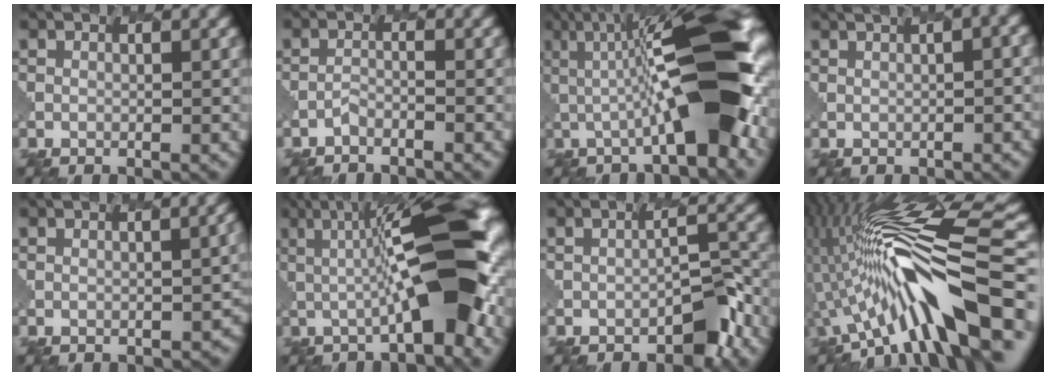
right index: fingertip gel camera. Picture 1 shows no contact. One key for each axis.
{"total": 2.9, "fx": -1.9, "fy": -0.7, "fz": -2.0, "tx": -0.008, "ty": 0.000, "tz": -0.047}
{"total": 9.4, "fx": 0.1, "fy": 1.5, "fz": 9.3, "tx": -0.143, "ty": 0.024, "tz": -0.021}
{"total": 15.1, "fx": 4.5, "fy": 7.4, "fz": 12.4, "tx": -0.110, "ty": 0.069, "tz": 0.044}
{"total": 4.0, "fx": -0.7, "fy": 1.8, "fz": 3.5, "tx": -0.028, "ty": -0.006, "tz": -0.005}
{"total": 8.8, "fx": 0.7, "fy": 1.5, "fz": 8.7, "tx": -0.130, "ty": 0.020, "tz": -0.011}
{"total": 3.6, "fx": -3.4, "fy": 0.9, "fz": 1.0, "tx": -0.036, "ty": 0.004, "tz": -0.064}
{"total": 10.3, "fx": -3.3, "fy": 2.8, "fz": 9.4, "tx": -0.186, "ty": 0.025, "tz": -0.066}